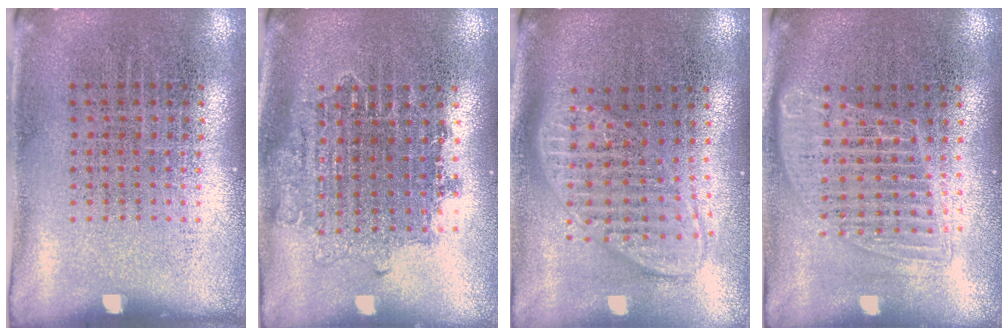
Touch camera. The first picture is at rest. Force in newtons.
{"total": 1.6, "press": 1.3, "slide": 0.9}
{"total": 1.9, "press": 1.5, "slide": 1.1}
{"total": 1.5, "press": 1.3, "slide": 0.6}